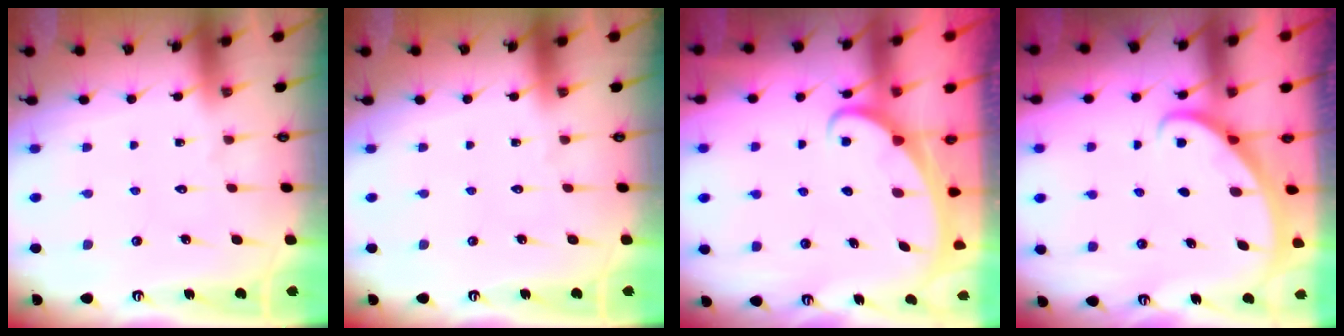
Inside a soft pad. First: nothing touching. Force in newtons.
{"total": 0.0}
{"total": 2.4, "press": 2.3, "slide": 0.3}
{"total": 2.7, "press": 2.7, "slide": 0.1}